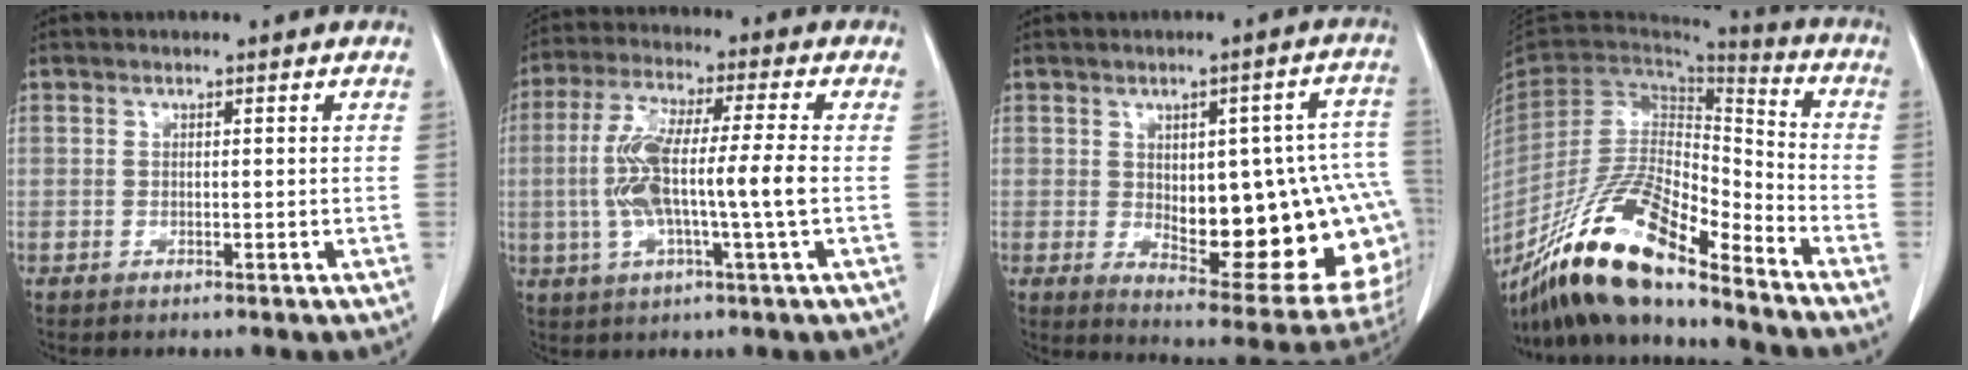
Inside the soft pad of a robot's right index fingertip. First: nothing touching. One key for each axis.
{"total": 11.7, "fx": -1.1, "fy": 0.8, "fz": 11.6, "tx": -0.239, "ty": 0.009, "tz": -0.025}
{"total": 22.5, "fx": -1.9, "fy": 7.5, "fz": 21.1, "tx": -0.197, "ty": 0.022, "tz": 0.004}
{"total": 18.9, "fx": -14.5, "fy": 3.9, "fz": 11.5, "tx": -0.228, "ty": -0.010, "tz": -0.270}